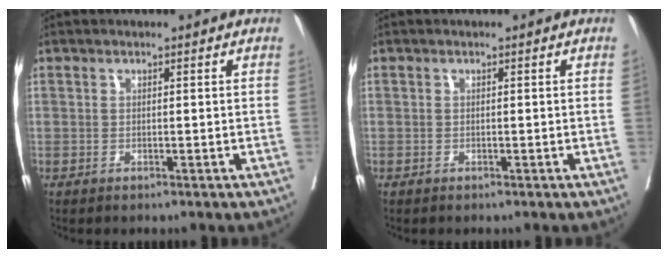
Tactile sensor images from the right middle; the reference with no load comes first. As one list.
[{"total": 0.0}]